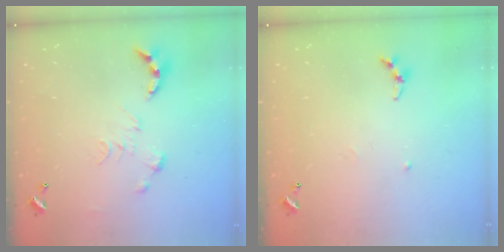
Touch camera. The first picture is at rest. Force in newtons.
{"total": 6.2, "press": 6.1, "slide": 0.7}